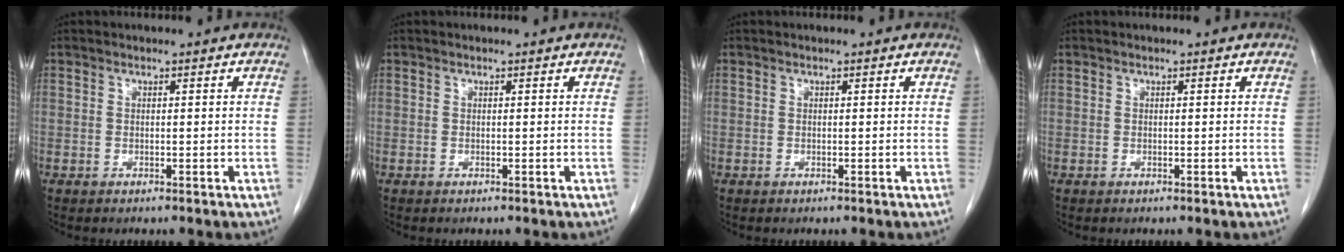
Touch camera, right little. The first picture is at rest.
{"total": 0.0}
{"total": 0.0}
{"total": 0.0}